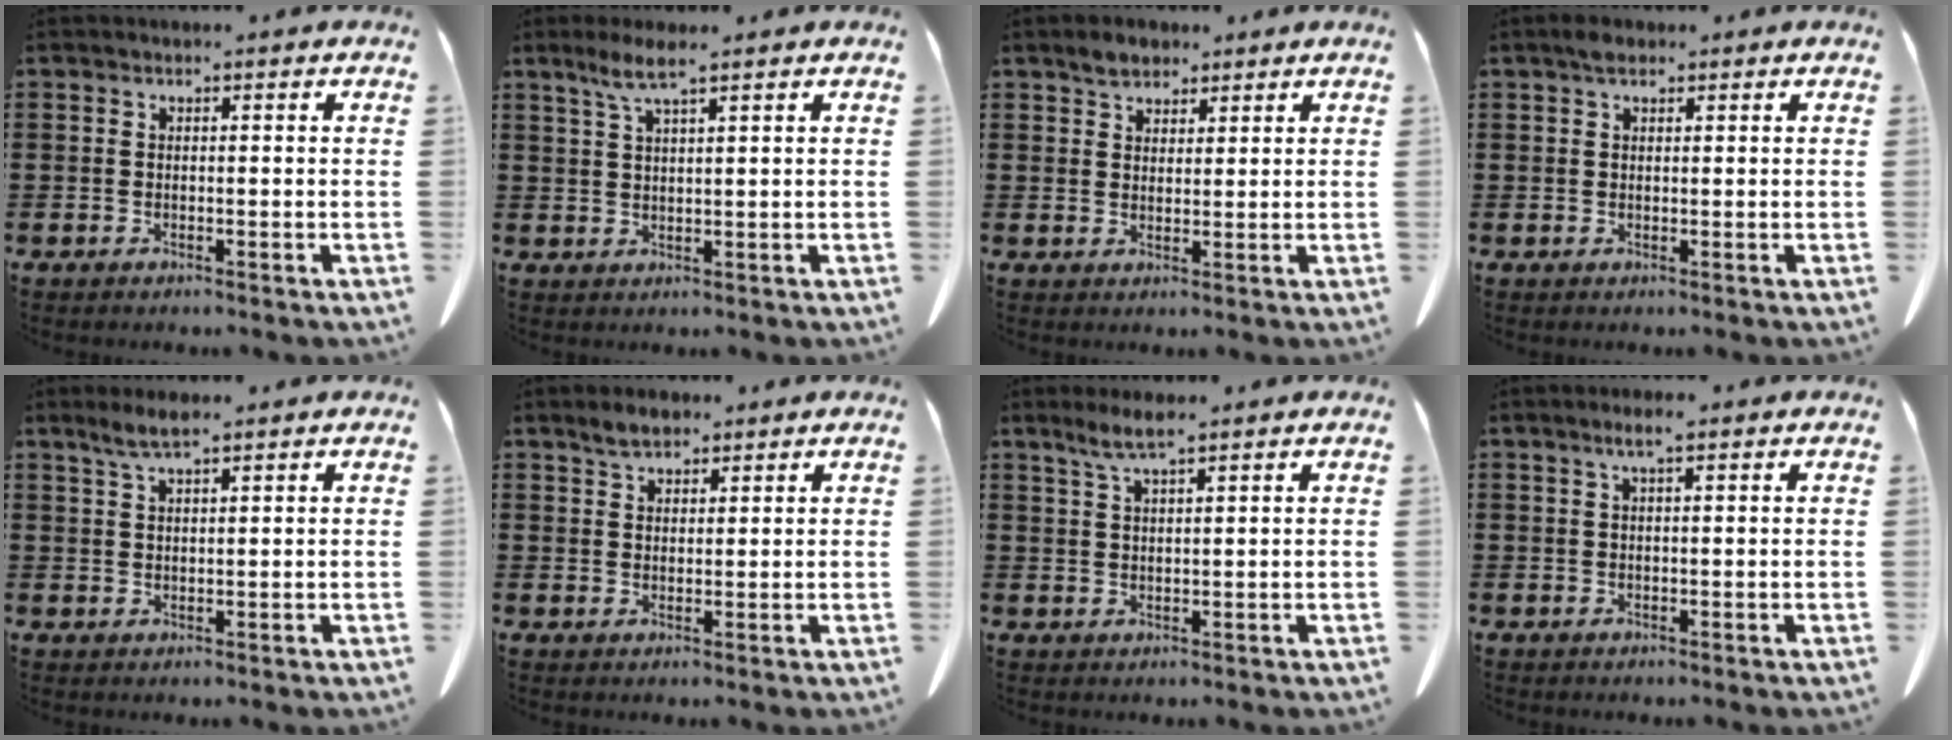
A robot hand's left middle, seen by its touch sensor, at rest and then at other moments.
{"total": 4.0, "force": [2.7, 0.2, 3.0], "torque": [-0.066, 0.000, 0.048]}
{"total": 3.0, "force": [2.5, 1.4, 0.9], "torque": [-0.016, 0.003, 0.047]}
{"total": 1.6, "force": [1.0, 0.7, 1.0], "torque": [-0.016, -0.001, 0.018]}
{"total": 3.3, "force": [2.4, 0.5, 2.2], "torque": [-0.049, 0.000, 0.044]}
{"total": 2.9, "force": [2.4, 1.1, 1.1], "torque": [-0.020, 0.000, 0.046]}
{"total": 3.9, "force": [2.8, 0.4, 2.8], "torque": [-0.061, 0.000, 0.050]}
{"total": 2.4, "force": [1.5, 0.2, 1.9], "torque": [-0.041, 0.001, 0.026]}